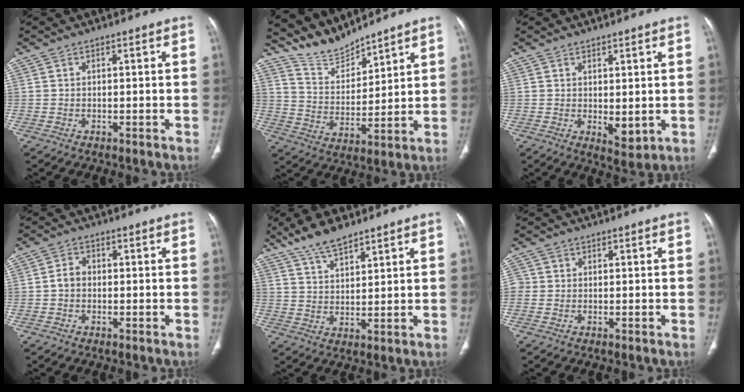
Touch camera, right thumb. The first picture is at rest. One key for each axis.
{"total": 8.7, "fx": 8.4, "fy": 1.8, "fz": 1.3, "tx": -0.012, "ty": -0.057, "tz": 0.177}
{"total": 4.0, "fx": 0.6, "fy": 1.8, "fz": 3.5, "tx": -0.048, "ty": -0.017, "tz": 0.020}
{"total": 2.5, "fx": -0.4, "fy": 1.9, "fz": 1.5, "tx": -0.021, "ty": 0.009, "tz": -0.015}
{"total": 8.0, "fx": 6.2, "fy": 2.6, "fz": 4.3, "tx": -0.067, "ty": -0.029, "tz": 0.120}
{"total": 1.5, "fx": -0.3, "fy": 1.4, "fz": 0.3, "tx": 0.001, "ty": 0.004, "tz": -0.011}